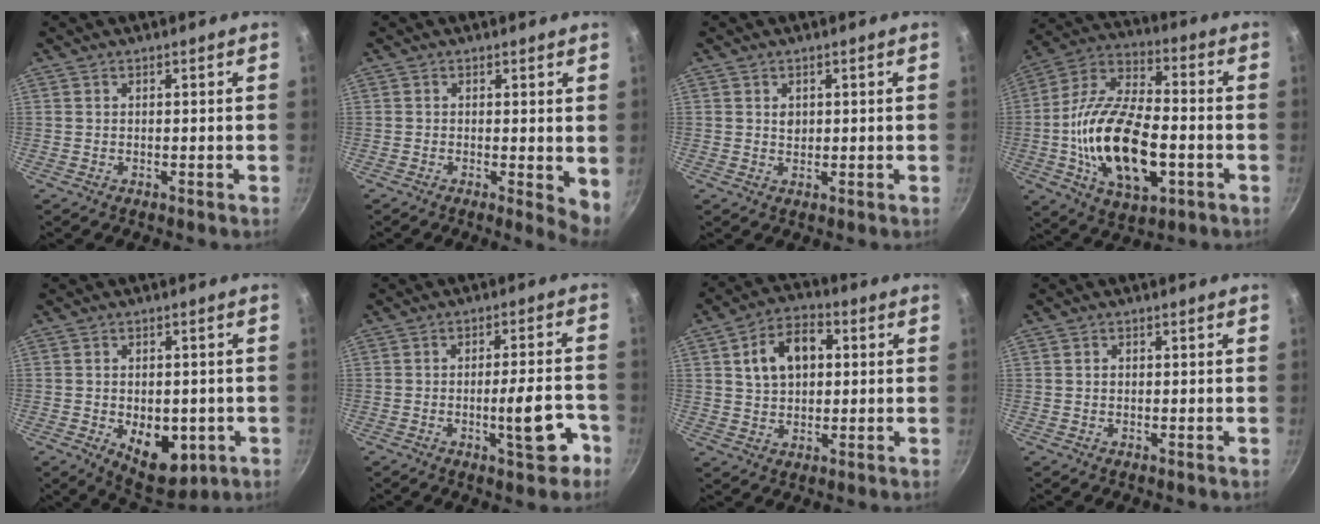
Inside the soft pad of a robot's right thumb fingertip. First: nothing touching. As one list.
[{"total": 4.5, "force": [0.1, 1.6, 4.2], "torque": [-0.052, -0.012, 0.000]}, {"total": 1.7, "force": [0.5, 1.4, 0.9], "torque": [-0.009, -0.004, 0.008]}, {"total": 22.3, "force": [-4.3, 11.4, 18.7], "torque": [-0.336, 0.026, -0.082]}, {"total": 11.0, "force": [-2.7, 6.8, 8.2], "torque": [-0.076, -0.006, -0.021]}, {"total": 9.0, "force": [-3.6, 3.5, 7.5], "torque": [-0.070, 0.030, -0.042]}, {"total": 11.0, "force": [2.6, 7.5, 7.6], "torque": [-0.103, 0.015, 0.037]}, {"total": 1.1, "force": [0.1, 0.9, 0.6], "torque": [-0.009, 0.005, 0.002]}]